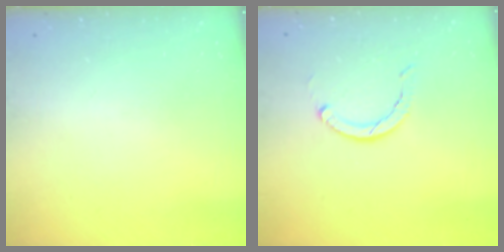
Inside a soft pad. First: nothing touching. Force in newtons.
{"total": 3.5, "press": 3.4, "slide": 0.5}